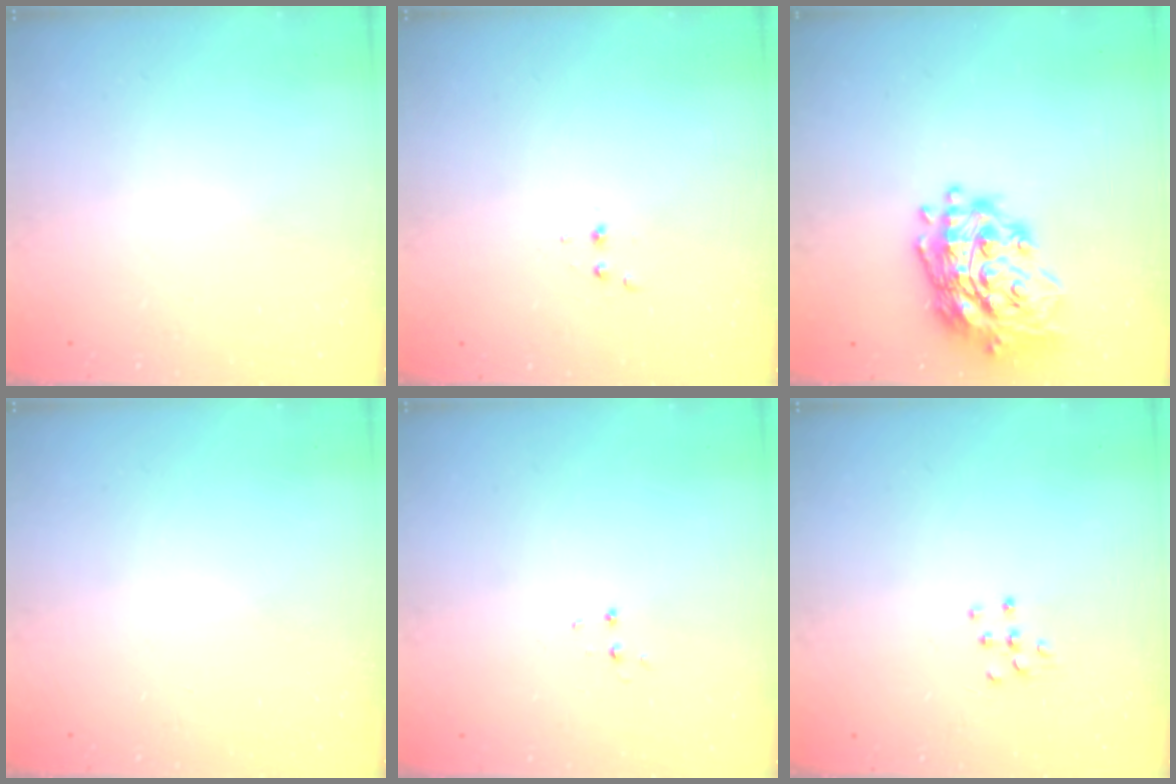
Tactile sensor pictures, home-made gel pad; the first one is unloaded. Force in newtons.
{"total": 2.5, "press": 2.4, "slide": 0.5}
{"total": 19.7, "press": 19.5, "slide": 2.7}
{"total": 0.0}
{"total": 3.7, "press": 3.7, "slide": 0.4}
{"total": 5.3, "press": 5.3, "slide": 0.5}